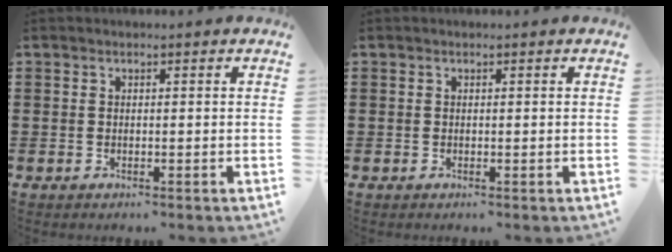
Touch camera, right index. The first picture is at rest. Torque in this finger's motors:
{"motor_torque": [0.00, 0.00, 0.00, 0.00]}